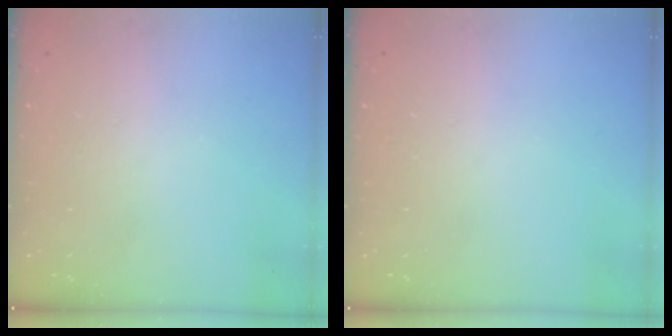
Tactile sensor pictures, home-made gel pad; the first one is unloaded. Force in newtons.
{"total": 0.0}